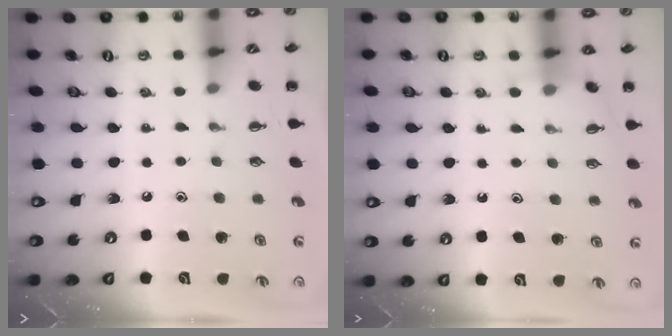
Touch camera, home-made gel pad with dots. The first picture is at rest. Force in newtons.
{"total": 6.3, "press": 6.1, "slide": 1.3}